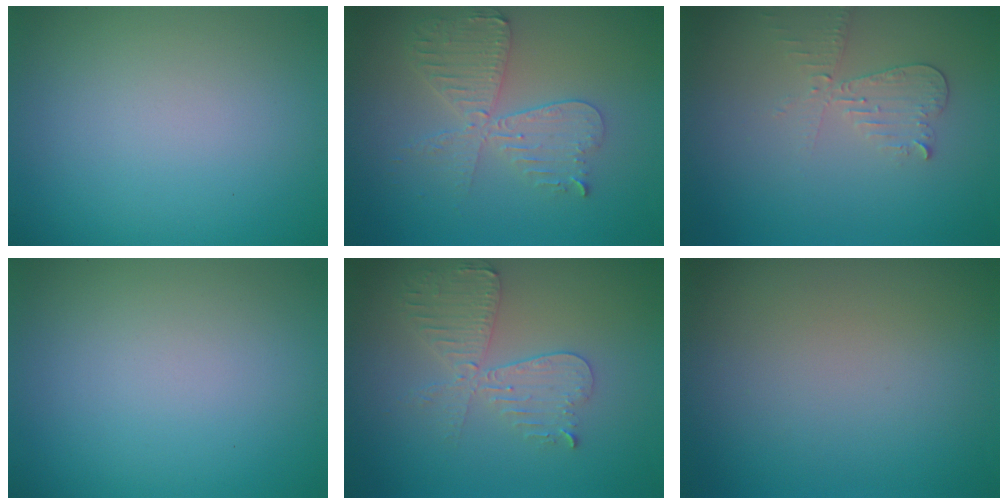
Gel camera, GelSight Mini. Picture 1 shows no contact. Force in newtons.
{"total": 4.6, "press": 3.9, "slide": 2.3}
{"total": 2.4, "press": 2.3, "slide": 0.5}
{"total": 0.0}
{"total": 4.3, "press": 3.8, "slide": 2.2}
{"total": 0.0}